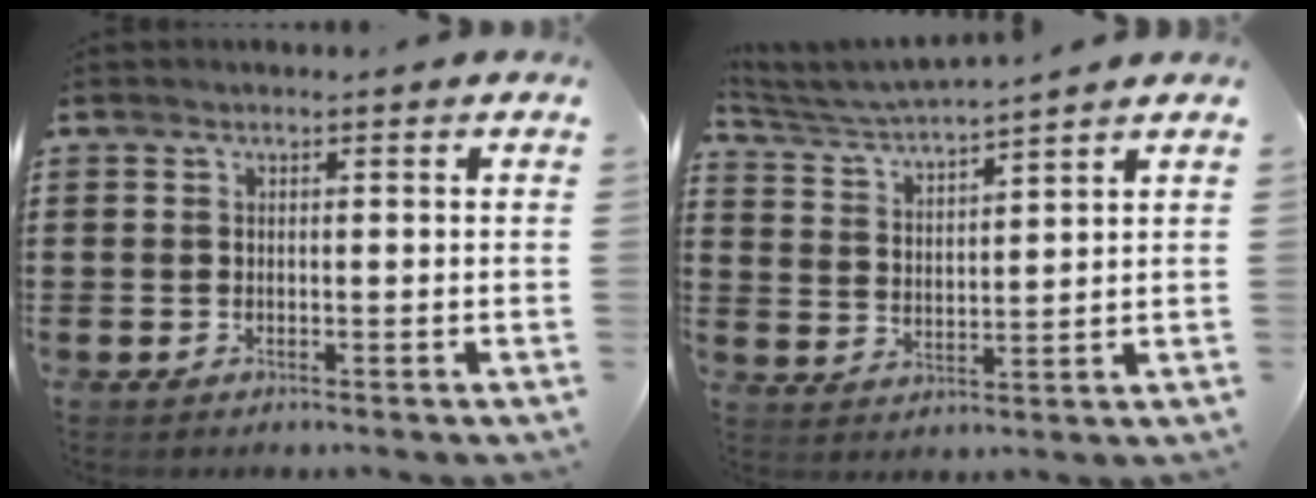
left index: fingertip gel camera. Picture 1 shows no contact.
{"total": 3.8, "force": [3.7, -0.4, 0.8], "torque": [-0.034, -0.028, 0.059]}